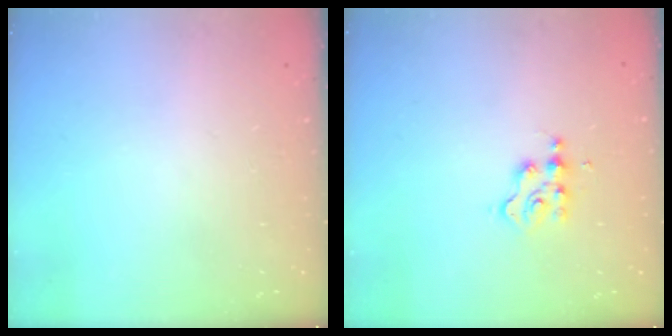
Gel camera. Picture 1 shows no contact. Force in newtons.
{"total": 2.3, "press": 2.3, "slide": 0.3}